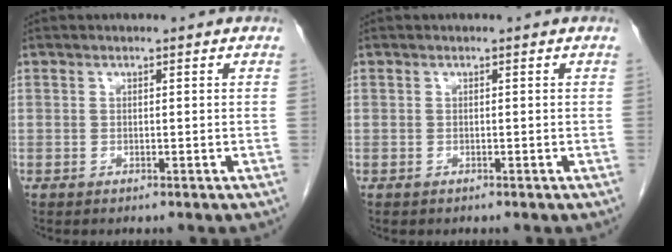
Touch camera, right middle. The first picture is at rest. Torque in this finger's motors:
{"motor_torque": [0.39, 0.15, -0.06, 0.01]}